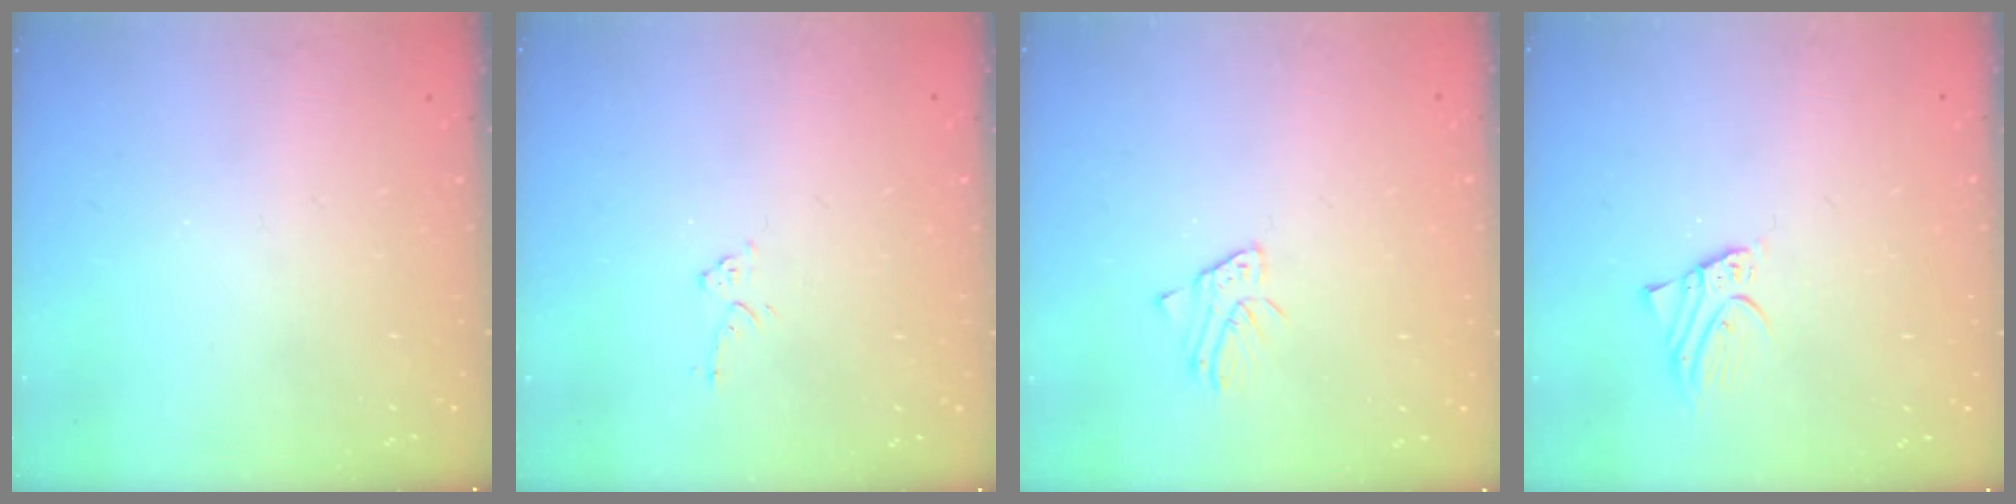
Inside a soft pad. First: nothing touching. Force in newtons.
{"total": 5.1, "press": 5.1, "slide": 0.4}
{"total": 1.7, "press": 1.6, "slide": 0.1}
{"total": 2.6, "press": 2.6, "slide": 0.0}